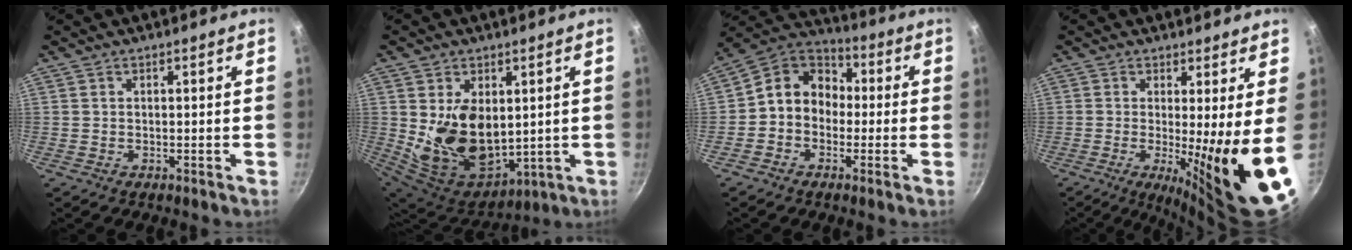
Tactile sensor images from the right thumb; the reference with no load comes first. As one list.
[{"total": 16.3, "force": [2.1, 10.8, 12.0], "torque": [-0.188, -0.039, 0.065]}, {"total": 10.6, "force": [-0.7, 8.9, 5.7], "torque": [-0.054, 0.039, -0.038]}, {"total": 12.1, "force": [-0.9, 0.9, 12.0], "torque": [-0.169, -0.031, -0.006]}]